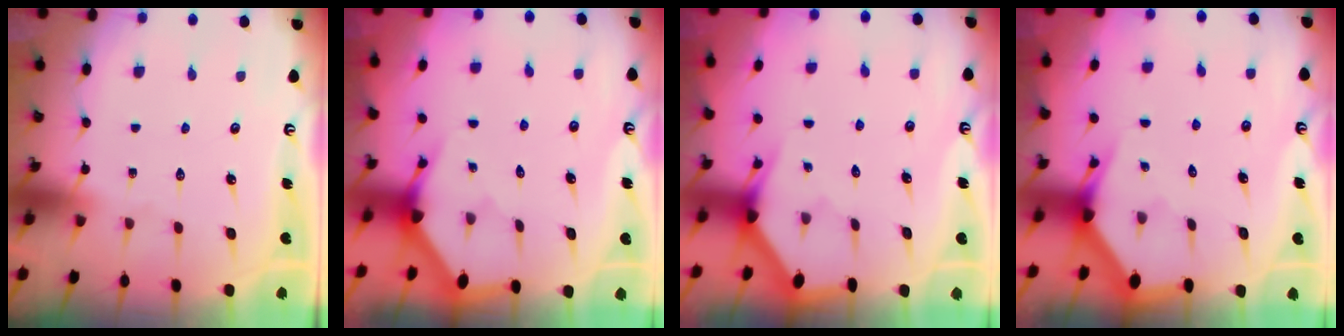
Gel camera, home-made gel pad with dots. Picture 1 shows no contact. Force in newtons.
{"total": 3.3, "press": 3.3, "slide": 0.1}
{"total": 3.1, "press": 3.1, "slide": 0.2}
{"total": 3.2, "press": 3.2, "slide": 0.0}